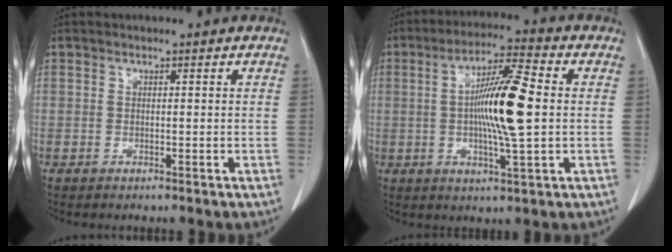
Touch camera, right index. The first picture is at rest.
{"total": 12.0, "force": [0.2, 0.8, 12.0], "torque": [-0.217, 0.002, 0.000]}